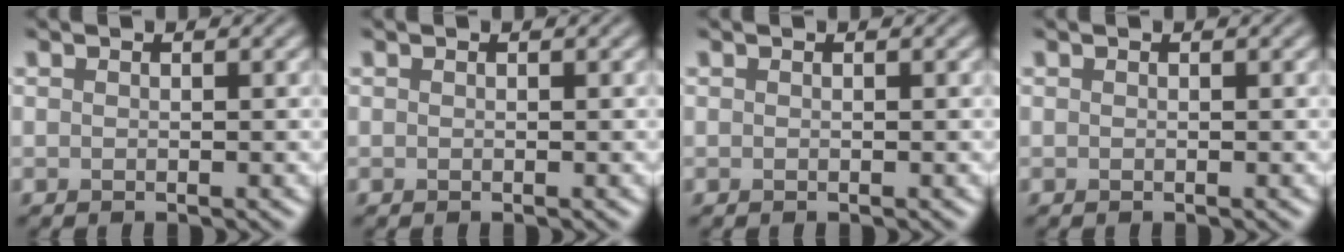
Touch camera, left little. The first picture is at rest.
{"total": 0.0}
{"total": 0.0}
{"total": 0.0}